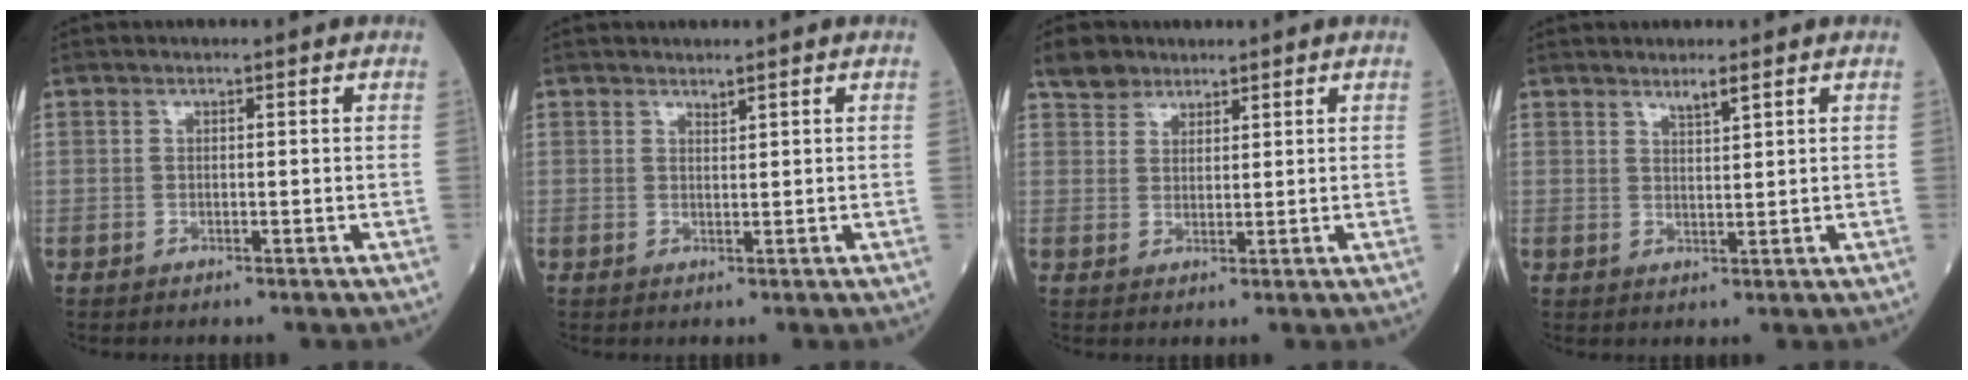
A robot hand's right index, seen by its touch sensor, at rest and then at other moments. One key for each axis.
{"total": 0.7, "fx": 0.7, "fy": 0.0, "fz": 0.2, "tx": -0.007, "ty": -0.006, "tz": 0.013}
{"total": 3.6, "fx": 2.8, "fy": 2.3, "fz": 0.5, "tx": -0.009, "ty": 0.011, "tz": 0.050}
{"total": 1.9, "fx": 1.5, "fy": -0.1, "fz": 1.0, "tx": -0.021, "ty": -0.005, "tz": 0.029}